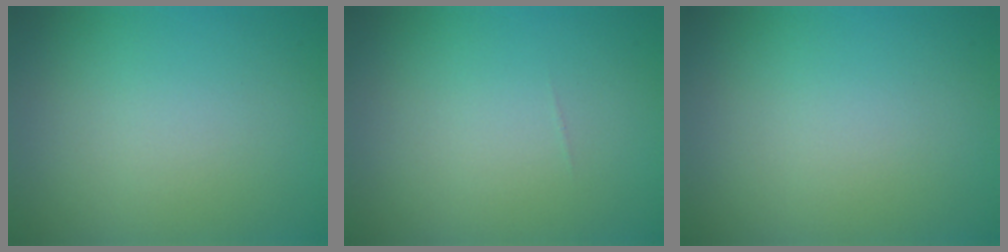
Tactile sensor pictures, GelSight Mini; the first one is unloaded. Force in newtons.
{"total": 0.0}
{"total": 0.0}